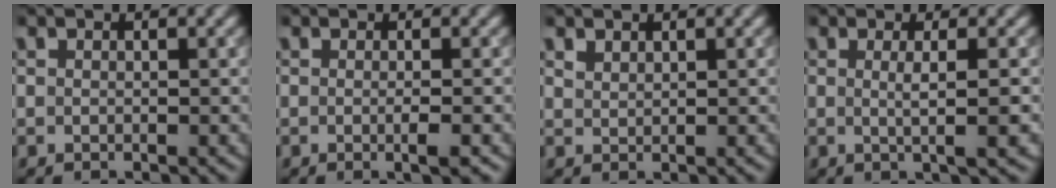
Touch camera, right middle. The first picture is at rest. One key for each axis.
{"total": 1.9, "fx": -0.3, "fy": 0.4, "fz": 1.8, "tx": -0.022, "ty": -0.004, "tz": -0.009}
{"total": 1.0, "fx": 0.9, "fy": 0.4, "fz": 0.2, "tx": -0.007, "ty": -0.002, "tz": 0.021}
{"total": 2.8, "fx": 0.1, "fy": 0.7, "fz": 2.8, "tx": -0.041, "ty": -0.002, "tz": -0.004}